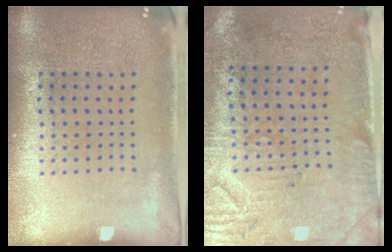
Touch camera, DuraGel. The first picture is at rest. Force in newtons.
{"total": 3.0, "press": 2.6, "slide": 1.6}